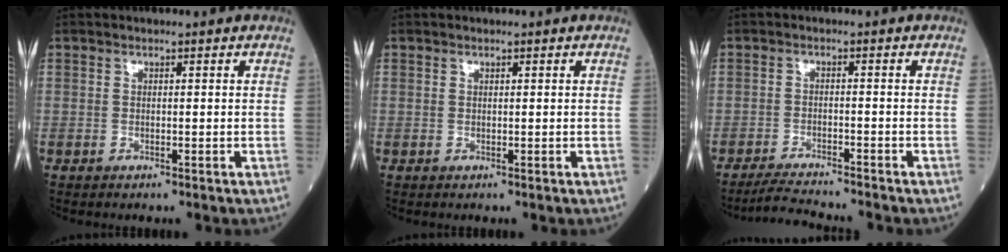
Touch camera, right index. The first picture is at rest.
{"total": 0.0}
{"total": 4.9, "force": [-4.6, -0.7, 1.2], "torque": [-0.025, -0.021, -0.082]}